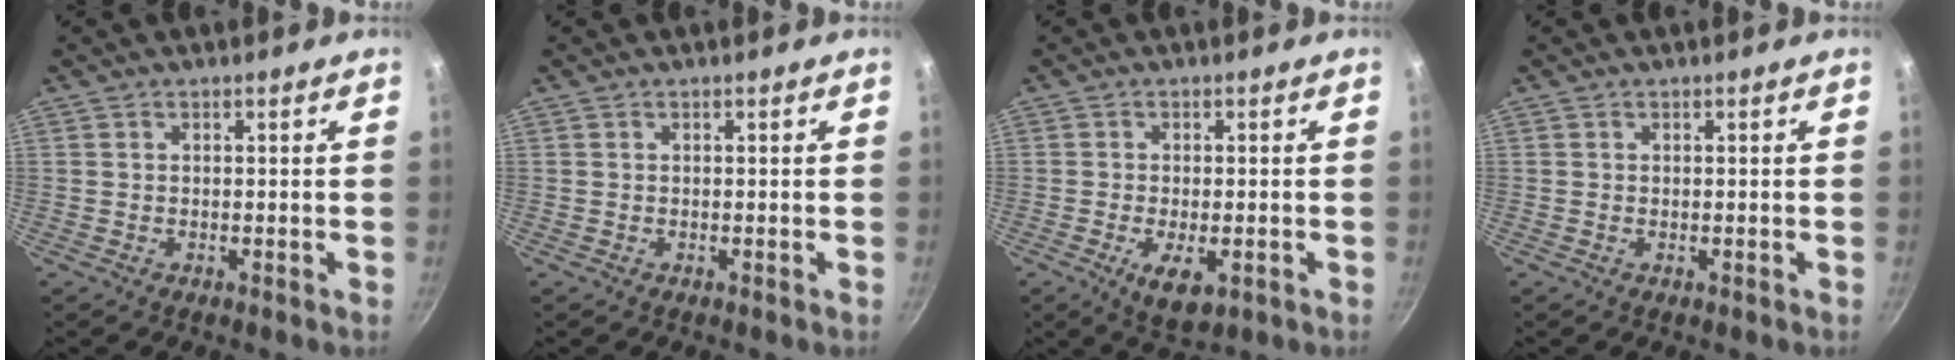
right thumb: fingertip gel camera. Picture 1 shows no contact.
{"total": 0.0}
{"total": 6.1, "force": [-2.2, 2.7, 5.0], "torque": [-0.084, -0.008, -0.030]}
{"total": 0.0}